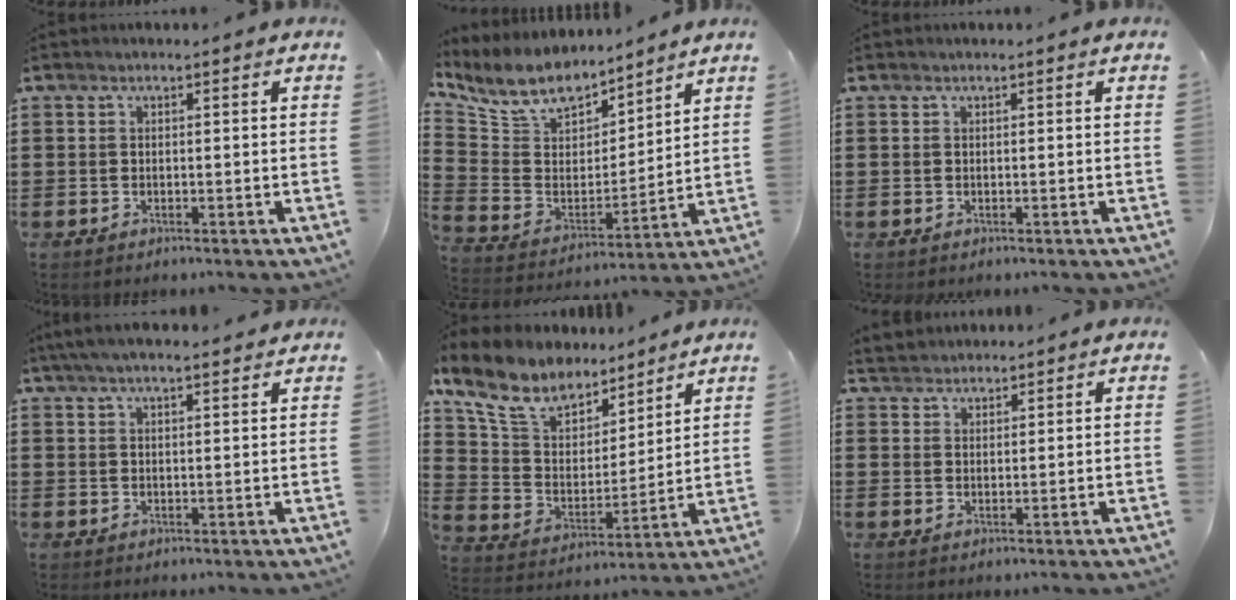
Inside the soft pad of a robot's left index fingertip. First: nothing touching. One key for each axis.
{"total": 9.4, "fx": 8.1, "fy": 3.7, "fz": 2.8, "tx": -0.099, "ty": -0.046, "tz": 0.149}
{"total": 0.0}
{"total": 3.7, "fx": 3.0, "fy": 0.6, "fz": 2.0, "tx": -0.046, "ty": 0.006, "tz": 0.055}
{"total": 10.5, "fx": 8.8, "fy": 4.4, "fz": 3.7, "tx": -0.119, "ty": -0.046, "tz": 0.160}
{"total": 2.1, "fx": 2.0, "fy": 0.8, "fz": -0.4, "tx": 0.000, "ty": 0.005, "tz": 0.038}